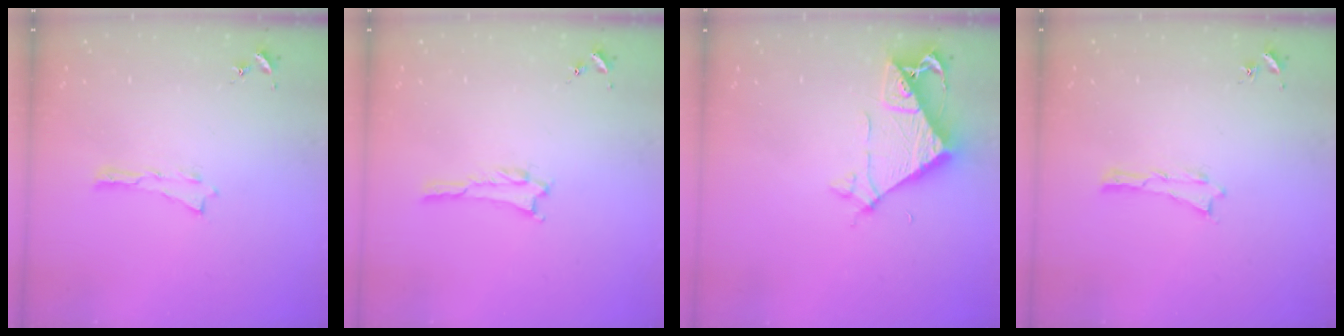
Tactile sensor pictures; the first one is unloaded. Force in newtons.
{"total": 0.5, "press": 0.5, "slide": 0.1}
{"total": 6.8, "press": 6.8, "slide": 0.6}
{"total": 0.0}